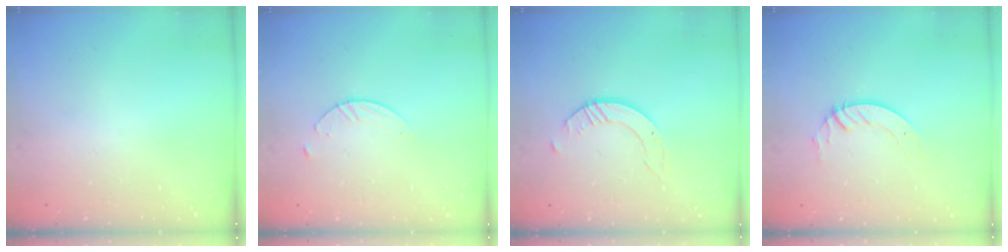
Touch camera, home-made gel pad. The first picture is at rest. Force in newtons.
{"total": 2.7, "press": 2.6, "slide": 0.3}
{"total": 2.4, "press": 2.4, "slide": 0.3}
{"total": 3.4, "press": 3.4, "slide": 0.3}